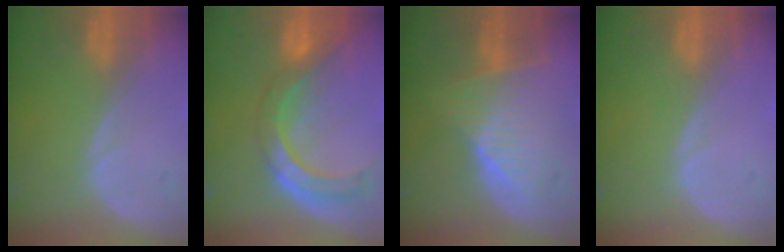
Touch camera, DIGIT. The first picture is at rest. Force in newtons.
{"total": 8.2, "press": 7.2, "slide": 3.8}
{"total": 7.9, "press": 7.0, "slide": 3.6}
{"total": 0.0}